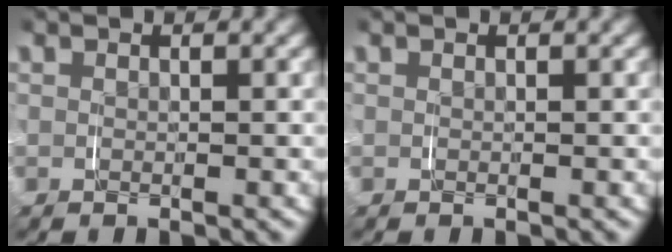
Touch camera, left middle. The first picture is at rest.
{"total": 0.0}